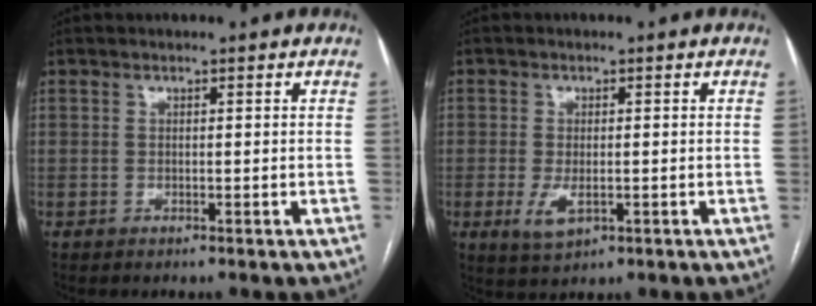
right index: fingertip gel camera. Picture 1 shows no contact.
{"total": 4.0, "force": [-1.1, 2.1, 3.2], "torque": [-0.064, -0.006, -0.012]}